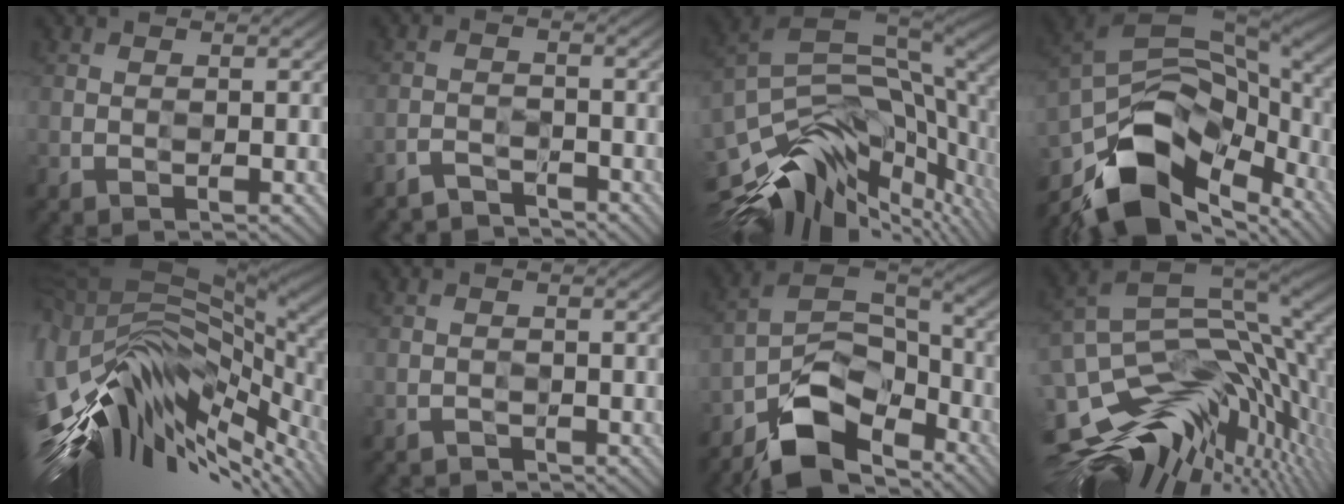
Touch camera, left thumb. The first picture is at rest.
{"total": 2.9, "force": [-2.6, 0.0, -1.1], "torque": [0.026, 0.005, -0.058]}
{"total": 15.0, "force": [-6.0, 8.0, 11.1], "torque": [-0.225, -0.031, -0.096]}
{"total": 14.4, "force": [-8.3, 7.7, 8.9], "torque": [-0.188, -0.018, -0.141]}
{"total": 15.3, "force": [-2.7, 6.2, 13.7], "torque": [-0.285, -0.021, -0.031]}
{"total": 1.4, "force": [-1.1, 0.0, -0.9], "torque": [0.019, 0.003, -0.021]}
{"total": 10.7, "force": [-8.2, 4.5, 5.2], "torque": [-0.089, 0.002, -0.170]}
{"total": 15.4, "force": [-3.3, 9.3, 11.8], "torque": [-0.241, -0.019, -0.045]}